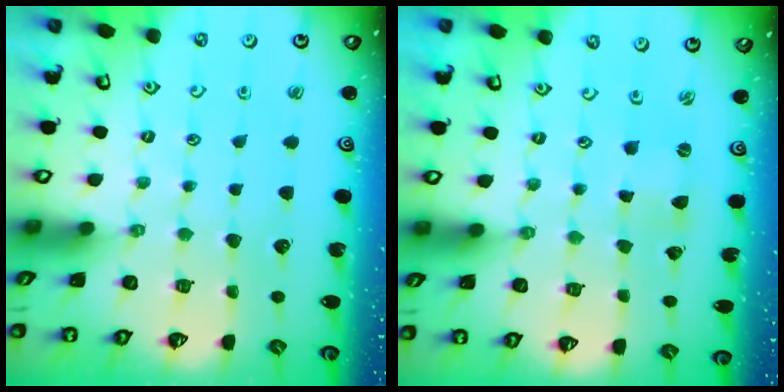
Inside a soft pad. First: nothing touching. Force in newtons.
{"total": 0.0}